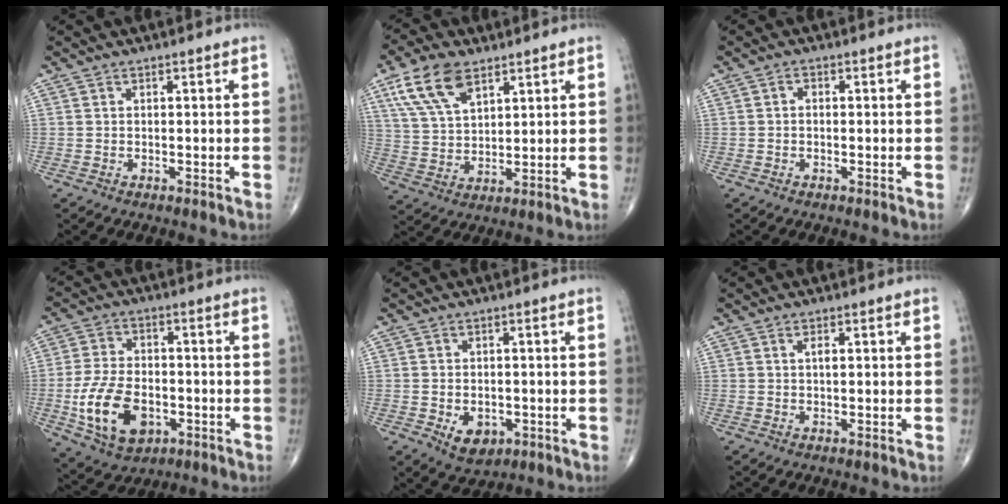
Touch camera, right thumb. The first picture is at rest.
{"total": 11.4, "force": [6.3, 5.8, 7.5], "torque": [-0.135, -0.016, 0.128]}
{"total": 1.2, "force": [-0.1, 0.9, 0.8], "torque": [-0.009, 0.006, -0.003]}
{"total": 14.1, "force": [-3.8, 8.9, 10.2], "torque": [-0.177, 0.009, -0.062]}
{"total": 5.9, "force": [-1.9, 4.1, 3.7], "torque": [-0.042, 0.005, -0.019]}
{"total": 1.4, "force": [0.3, 0.6, 1.2], "torque": [-0.021, 0.000, 0.004]}